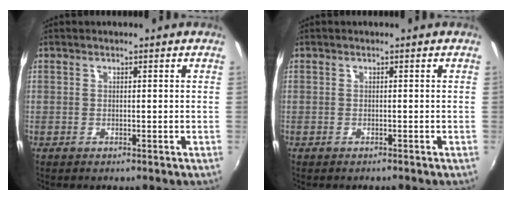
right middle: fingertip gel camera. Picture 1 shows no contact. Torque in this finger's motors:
{"motor_torque": [-0.14, -0.42, -0.08, -0.02]}